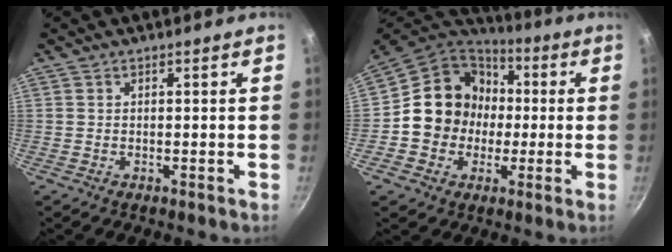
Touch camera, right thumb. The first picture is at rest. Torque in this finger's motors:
{"motor_torque": [1.34, 1.43, 0.33, -0.43, 0.12]}